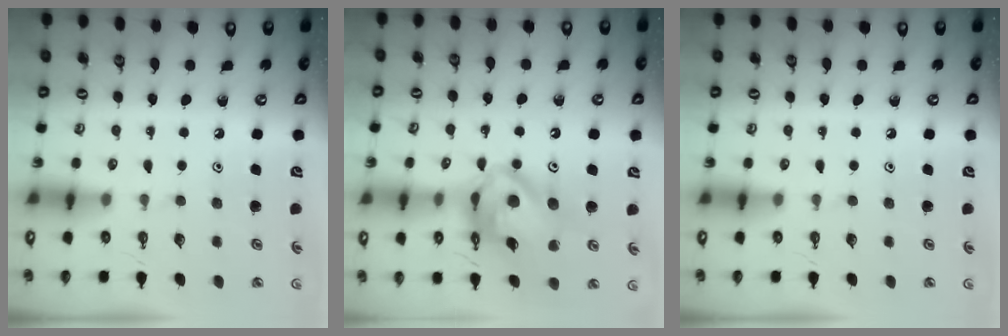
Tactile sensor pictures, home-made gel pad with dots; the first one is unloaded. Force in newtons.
{"total": 14.7, "press": 14.6, "slide": 1.8}
{"total": 0.0}